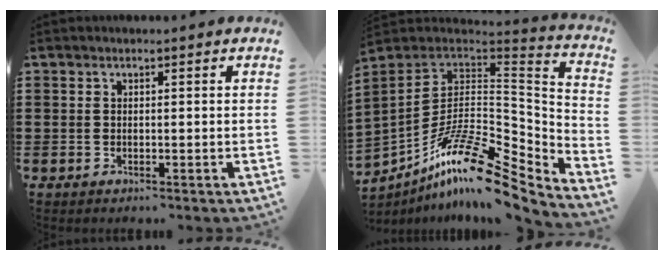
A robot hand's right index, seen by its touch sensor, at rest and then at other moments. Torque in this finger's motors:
{"motor_torque": [-0.18, -0.28, 0.38, 0.21]}